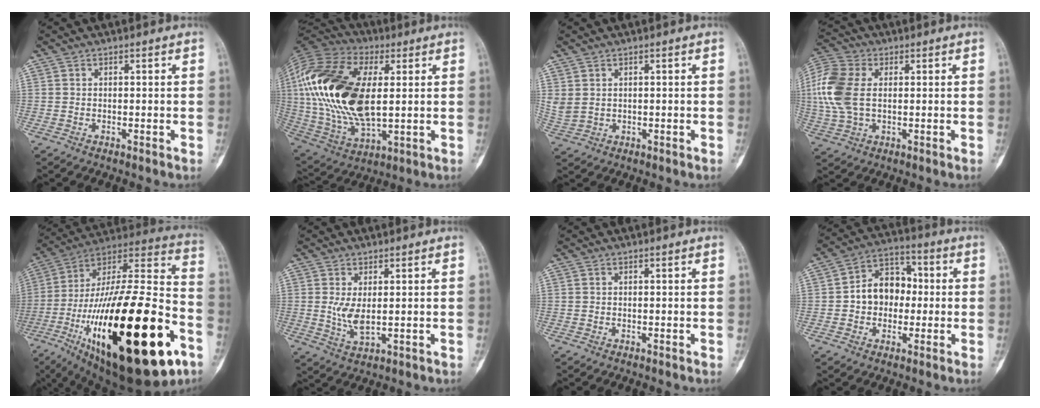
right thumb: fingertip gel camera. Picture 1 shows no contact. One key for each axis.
{"total": 28.1, "fx": 3.5, "fy": 14.9, "fz": 23.6, "tx": -0.497, "ty": -0.011, "tz": 0.061}
{"total": 3.2, "fx": 1.1, "fy": 2.3, "fz": 1.8, "tx": -0.045, "ty": -0.002, "tz": 0.033}
{"total": 13.6, "fx": 1.5, "fy": 8.7, "fz": 10.3, "tx": -0.245, "ty": 0.013, "tz": 0.030}
{"total": 44.6, "fx": -16.0, "fy": 15.6, "fz": 38.7, "tx": -0.617, "ty": 0.050, "tz": -0.249}
{"total": 4.6, "fx": 0.5, "fy": 1.9, "fz": 4.1, "tx": -0.082, "ty": -0.014, "tz": 0.018}
{"total": 0.0}
{"total": 10.7, "fx": -0.1, "fy": 8.2, "fz": 6.8, "tx": -0.071, "ty": 0.032, "tz": -0.011}